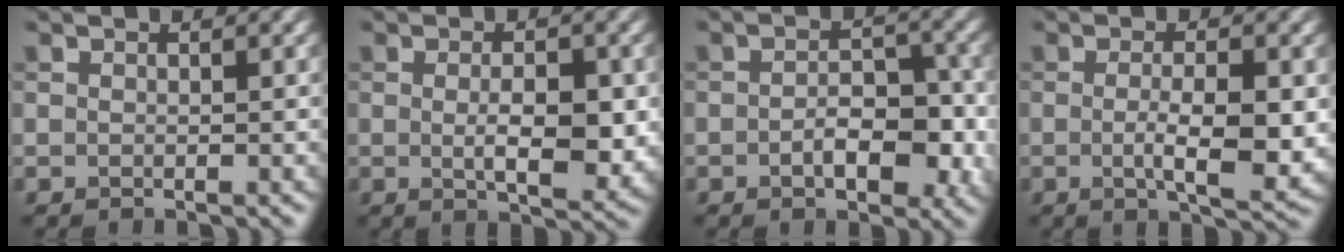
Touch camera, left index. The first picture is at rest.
{"total": 4.8, "force": [-0.3, 1.9, 4.4], "torque": [-0.073, -0.009, -0.001]}
{"total": 4.7, "force": [-1.1, 2.6, 3.8], "torque": [-0.053, -0.003, -0.016]}
{"total": 5.6, "force": [-0.6, 1.5, 5.4], "torque": [-0.091, -0.010, -0.006]}